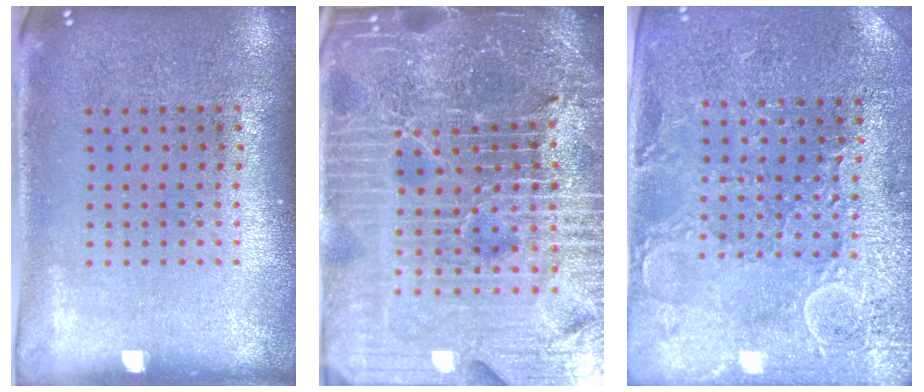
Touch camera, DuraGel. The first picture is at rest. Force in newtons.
{"total": 7.3, "press": 6.3, "slide": 3.7}
{"total": 2.9, "press": 2.8, "slide": 0.4}